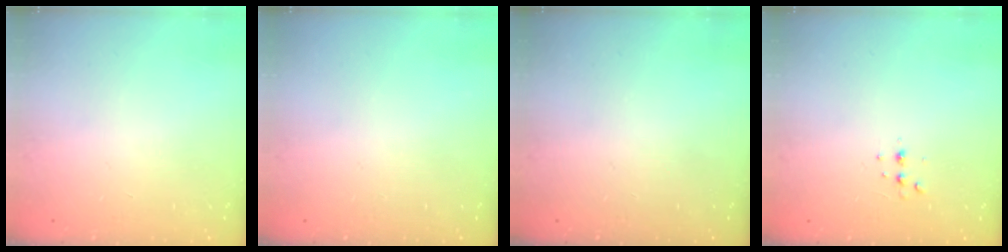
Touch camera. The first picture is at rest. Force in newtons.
{"total": 0.0}
{"total": 0.0}
{"total": 3.5, "press": 3.4, "slide": 0.5}